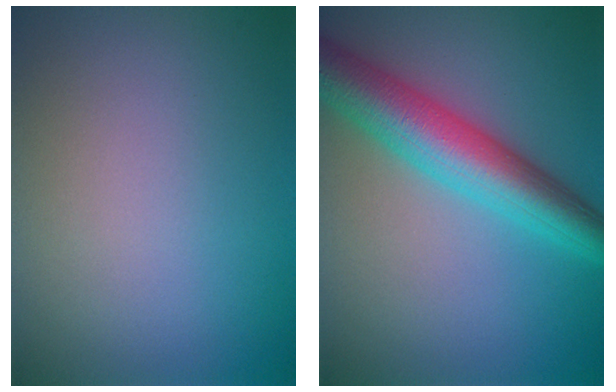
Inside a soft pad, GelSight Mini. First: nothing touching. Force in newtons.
{"total": 7.2, "press": 7.2, "slide": 0.2}